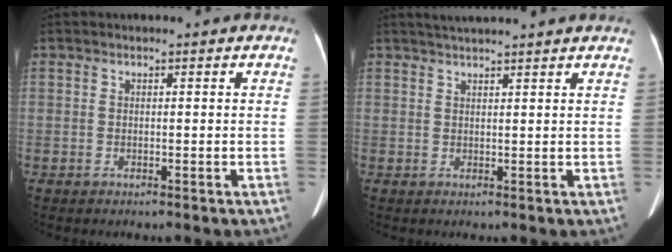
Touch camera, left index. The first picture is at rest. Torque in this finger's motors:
{"motor_torque": [0.42, -0.56, -0.01, 0.05]}